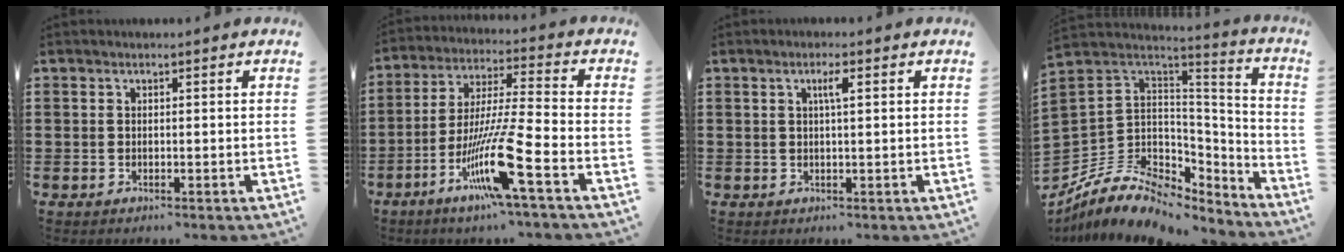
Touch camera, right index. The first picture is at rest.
{"total": 13.6, "force": [-6.7, 0.7, 11.8], "torque": [-0.245, -0.011, -0.127]}
{"total": 2.1, "force": [0.7, 0.3, 2.0], "torque": [-0.040, 0.005, 0.009]}
{"total": 9.4, "force": [-5.5, 6.3, 4.4], "torque": [-0.107, -0.001, -0.099]}